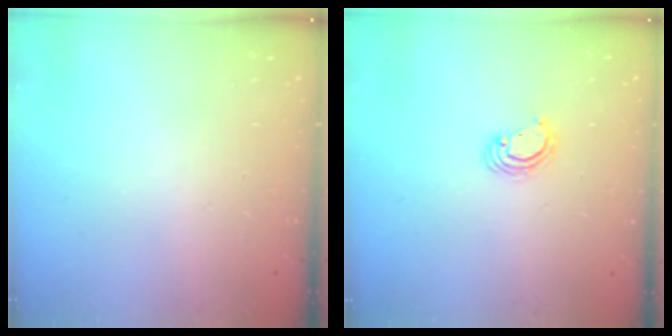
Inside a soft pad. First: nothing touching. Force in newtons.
{"total": 3.6, "press": 3.6, "slide": 0.4}